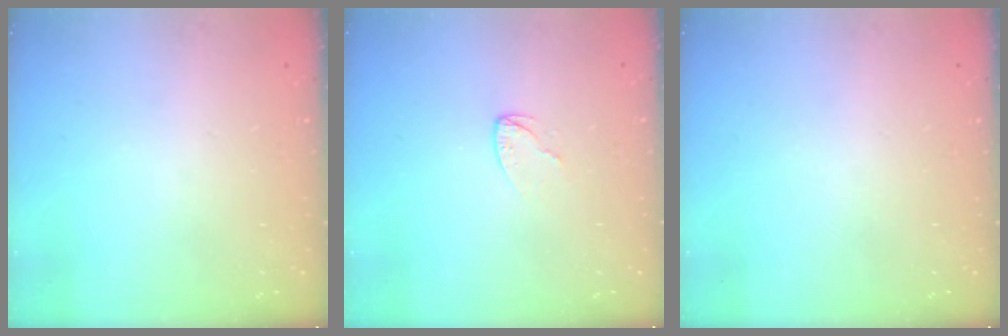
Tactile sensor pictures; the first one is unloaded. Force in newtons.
{"total": 3.0, "press": 3.0, "slide": 0.3}
{"total": 0.0}